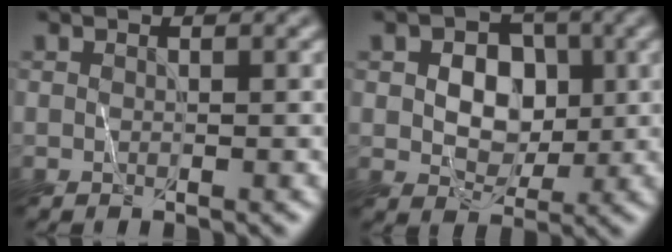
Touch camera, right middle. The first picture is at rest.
{"total": 5.2, "force": [0.4, 3.9, 3.4], "torque": [-0.049, 0.001, 0.004]}